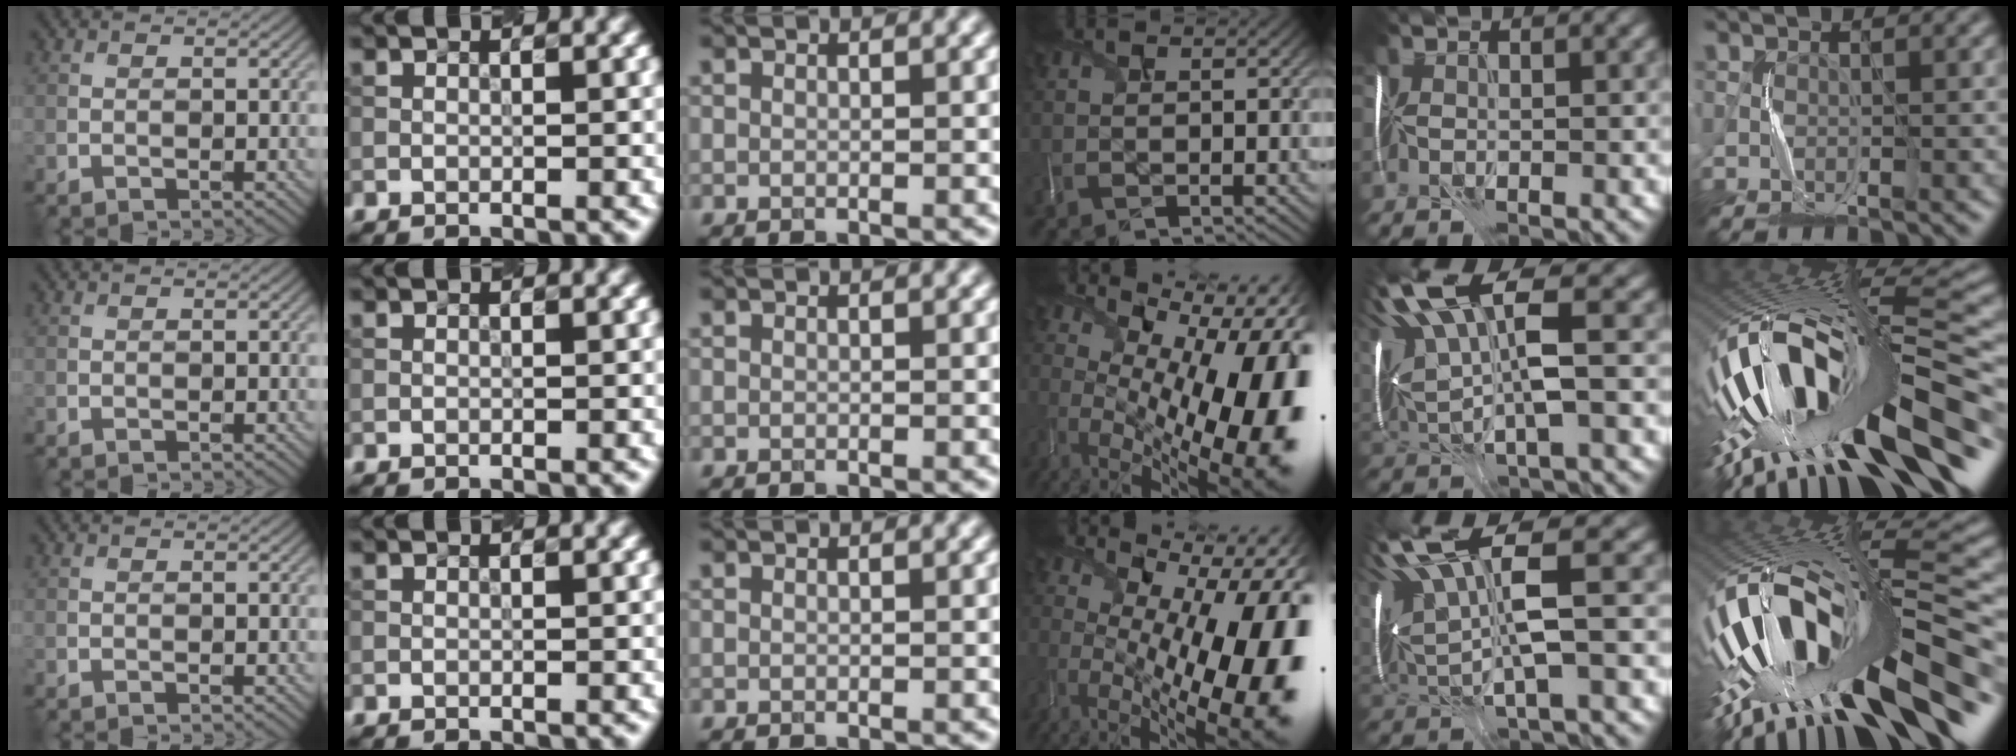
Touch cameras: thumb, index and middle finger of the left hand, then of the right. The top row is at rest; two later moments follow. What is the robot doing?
{"motion": "shake", "object": "plastic piggy bank"}